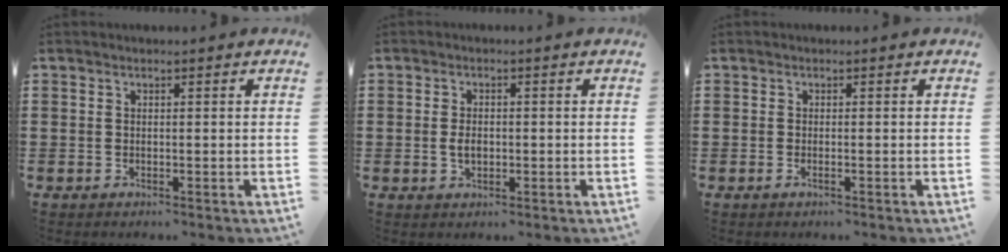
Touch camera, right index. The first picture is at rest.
{"total": 2.4, "force": [-0.2, 1.3, 1.9], "torque": [-0.038, 0.002, -0.004]}
{"total": 0.6, "force": [-0.2, -0.1, 0.6], "torque": [-0.011, -0.006, -0.002]}